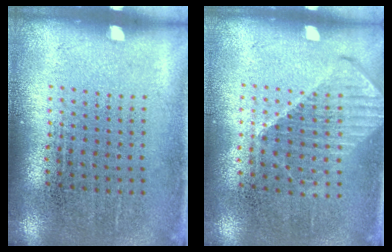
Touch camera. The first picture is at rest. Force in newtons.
{"total": 1.2, "press": 1.1, "slide": 0.4}